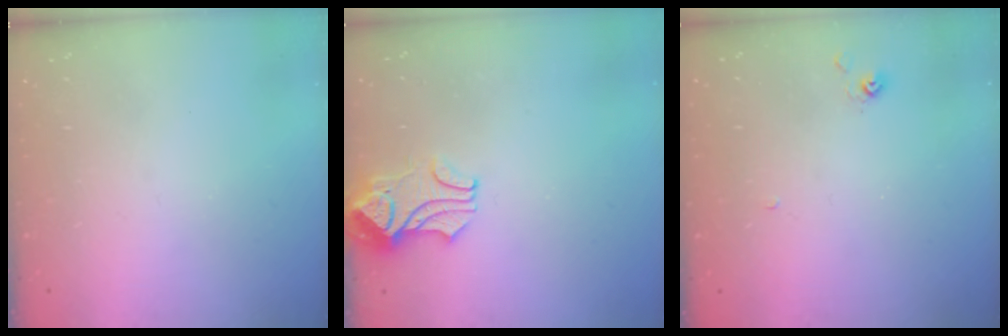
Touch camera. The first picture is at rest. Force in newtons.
{"total": 2.3, "press": 2.2, "slide": 0.7}
{"total": 4.6, "press": 4.6, "slide": 0.2}